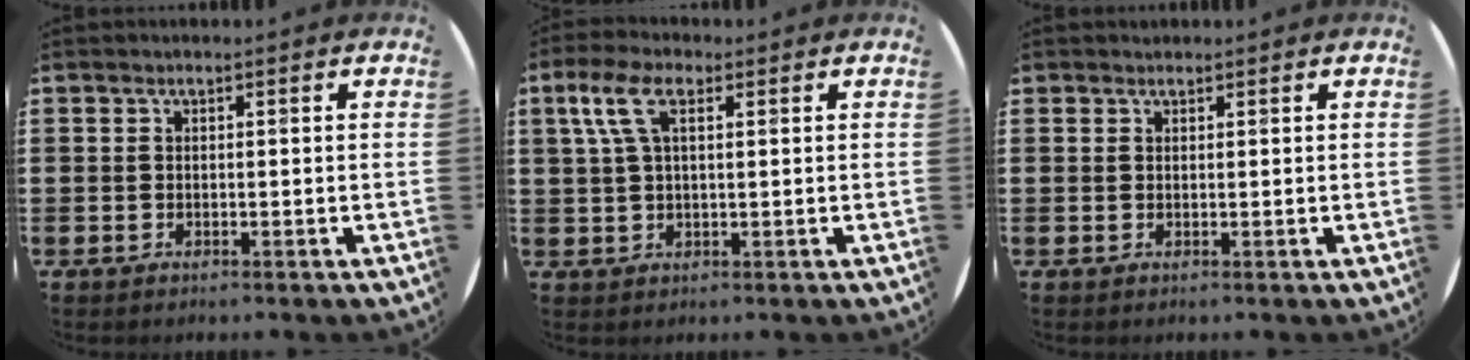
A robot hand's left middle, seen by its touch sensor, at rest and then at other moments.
{"total": 5.5, "force": [2.6, 2.2, 4.3], "torque": [-0.093, 0.012, 0.044]}
{"total": 0.5, "force": [0.5, 0.2, -0.1], "torque": [0.003, 0.005, 0.009]}